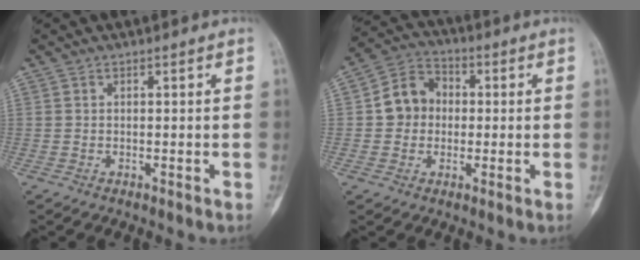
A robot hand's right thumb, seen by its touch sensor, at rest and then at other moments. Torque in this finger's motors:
{"motor_torque": [0.01, 0.00, 0.32, -0.30, 0.09]}